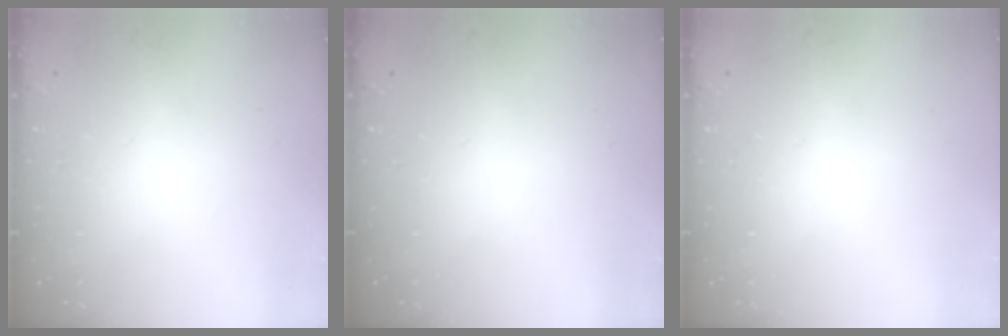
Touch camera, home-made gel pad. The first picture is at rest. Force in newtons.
{"total": 0.0}
{"total": 0.0}